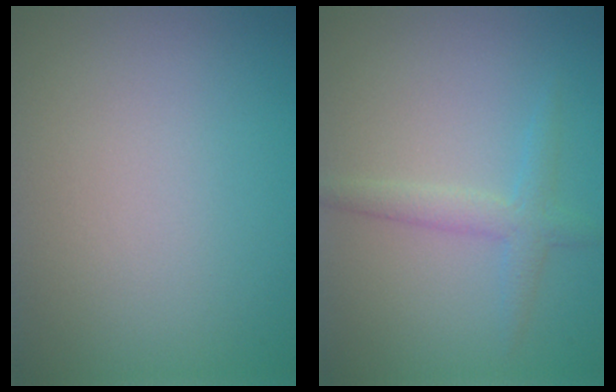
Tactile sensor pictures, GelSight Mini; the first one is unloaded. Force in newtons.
{"total": 2.3, "press": 2.3, "slide": 0.1}